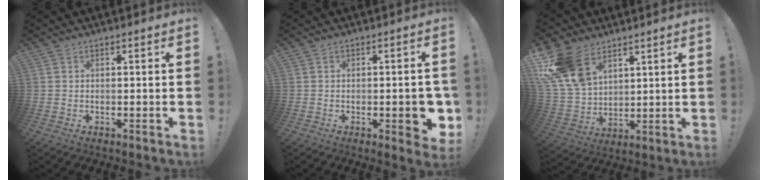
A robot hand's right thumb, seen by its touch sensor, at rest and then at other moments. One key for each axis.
{"total": 6.8, "fx": -1.7, "fy": 2.4, "fz": 6.1, "tx": -0.068, "ty": 0.003, "tz": -0.022}
{"total": 17.3, "fx": 9.9, "fy": 10.9, "fz": 9.0, "tx": -0.177, "ty": -0.051, "tz": 0.193}